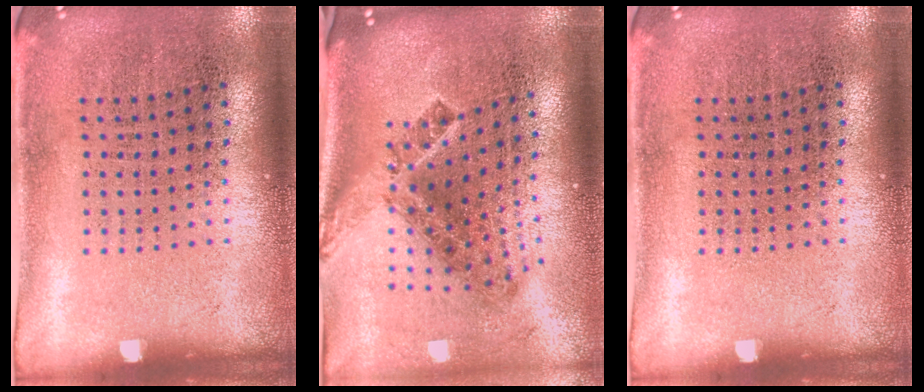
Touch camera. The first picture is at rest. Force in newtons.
{"total": 2.2, "press": 1.3, "slide": 1.7}
{"total": 0.0}